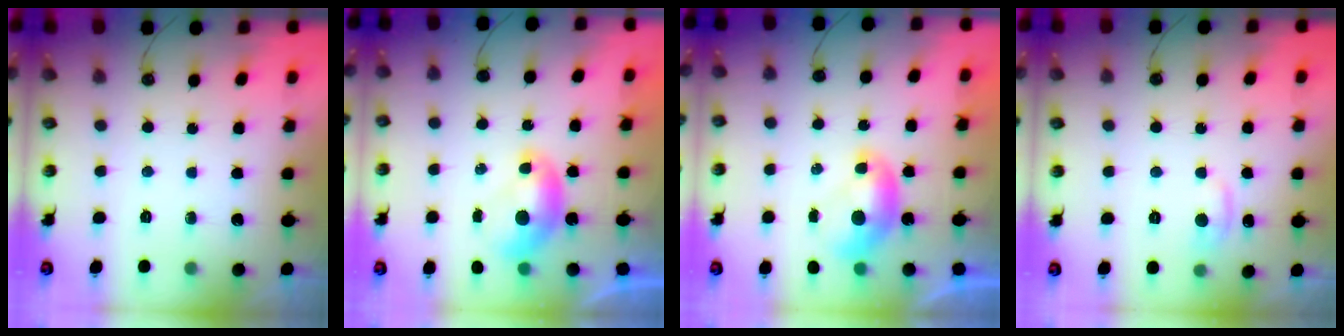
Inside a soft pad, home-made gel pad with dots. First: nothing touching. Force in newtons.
{"total": 0.0}
{"total": 0.0}
{"total": 1.2, "press": 0.8, "slide": 0.9}